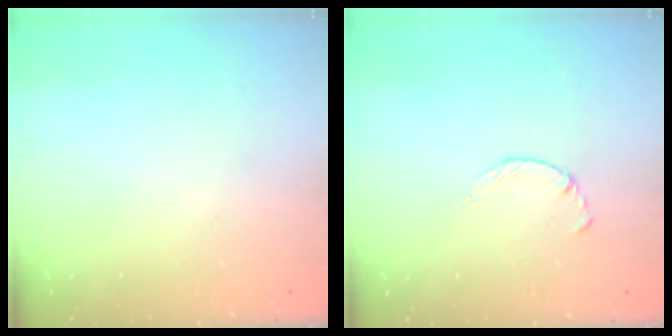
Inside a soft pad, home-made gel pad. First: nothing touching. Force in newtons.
{"total": 1.8, "press": 1.7, "slide": 0.3}